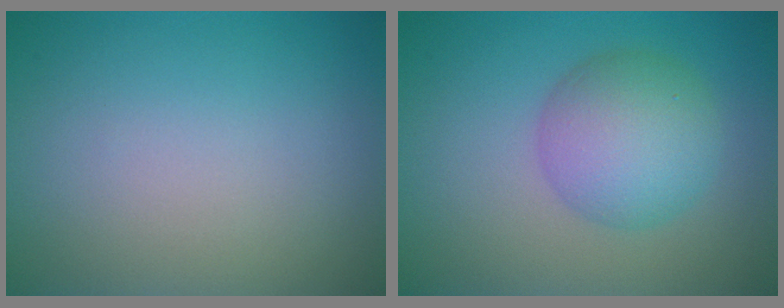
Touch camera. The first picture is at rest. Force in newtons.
{"total": 5.5, "press": 5.5, "slide": 0.1}